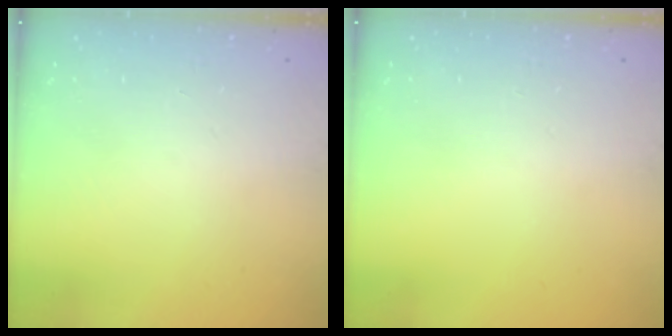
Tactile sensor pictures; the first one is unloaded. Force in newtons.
{"total": 0.0}